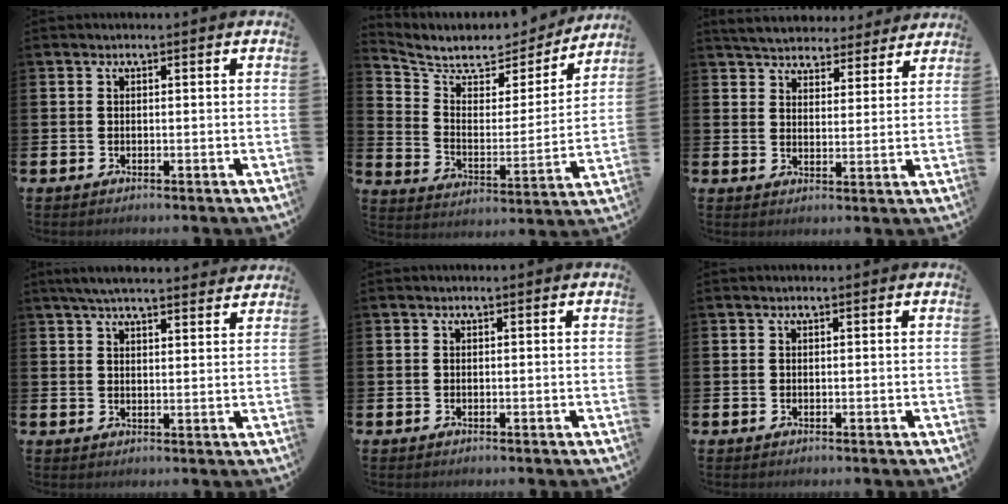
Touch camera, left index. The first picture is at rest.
{"total": 7.3, "force": [6.5, 3.0, 1.6], "torque": [-0.062, -0.058, 0.107]}
{"total": 5.3, "force": [5.2, 1.3, 0.2], "torque": [-0.019, -0.035, 0.090]}
{"total": 5.2, "force": [4.9, 0.6, 1.7], "torque": [-0.036, -0.016, 0.088]}
{"total": 0.0}
{"total": 0.0}